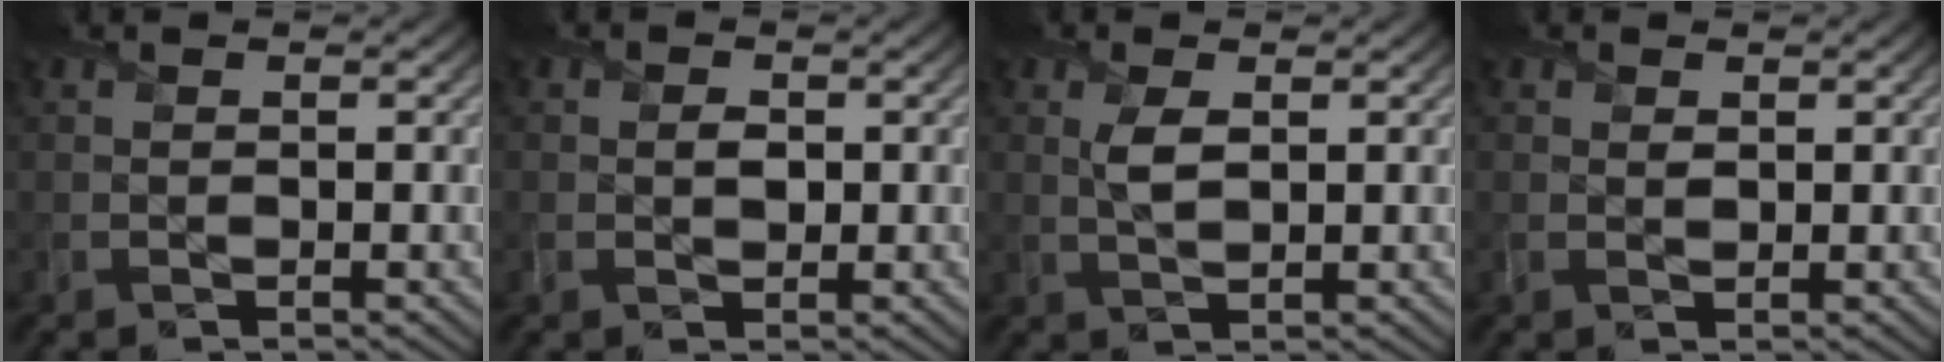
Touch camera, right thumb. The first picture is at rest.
{"total": 1.4, "force": [-0.1, 1.1, 0.9], "torque": [-0.019, -0.006, -0.004]}
{"total": 2.7, "force": [0.8, 1.1, 2.3], "torque": [-0.057, 0.001, 0.016]}
{"total": 1.0, "force": [0.5, 0.5, 0.6], "torque": [-0.015, 0.000, 0.010]}